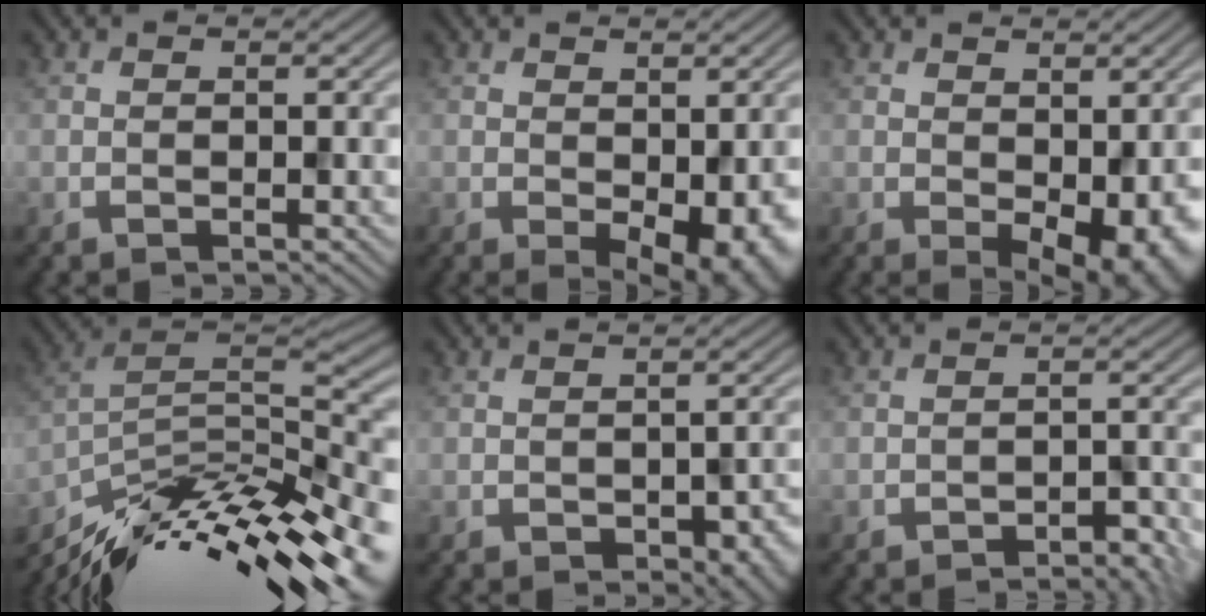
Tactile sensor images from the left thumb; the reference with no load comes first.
{"total": 4.4, "force": [-1.2, 2.0, 3.7], "torque": [-0.052, -0.021, 0.006]}
{"total": 4.6, "force": [-0.8, 2.3, 3.9], "torque": [-0.057, -0.020, 0.012]}
{"total": 15.5, "force": [-12.0, 4.2, 8.8], "torque": [-0.177, -0.002, -0.197]}
{"total": 5.2, "force": [-2.9, 2.1, 3.8], "torque": [-0.038, -0.017, -0.012]}
{"total": 3.2, "force": [-2.9, 0.5, 1.1], "torque": [-0.012, 0.010, -0.035]}